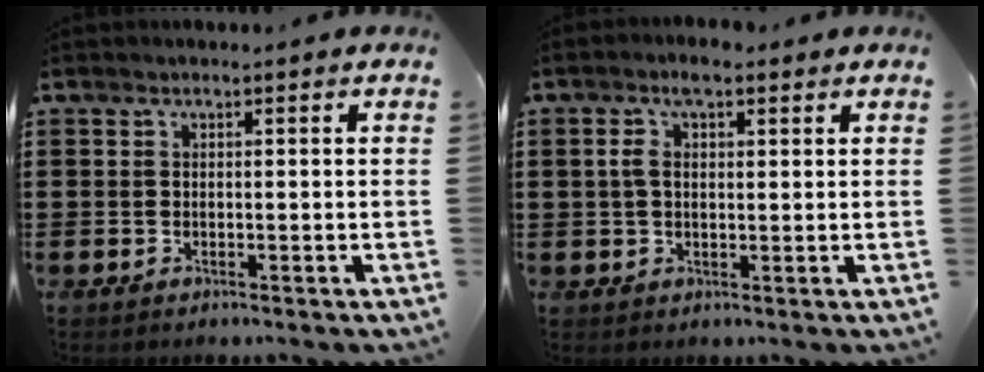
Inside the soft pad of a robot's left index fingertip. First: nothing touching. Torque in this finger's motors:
{"motor_torque": [1.26, -0.88, 0.40, 0.15]}